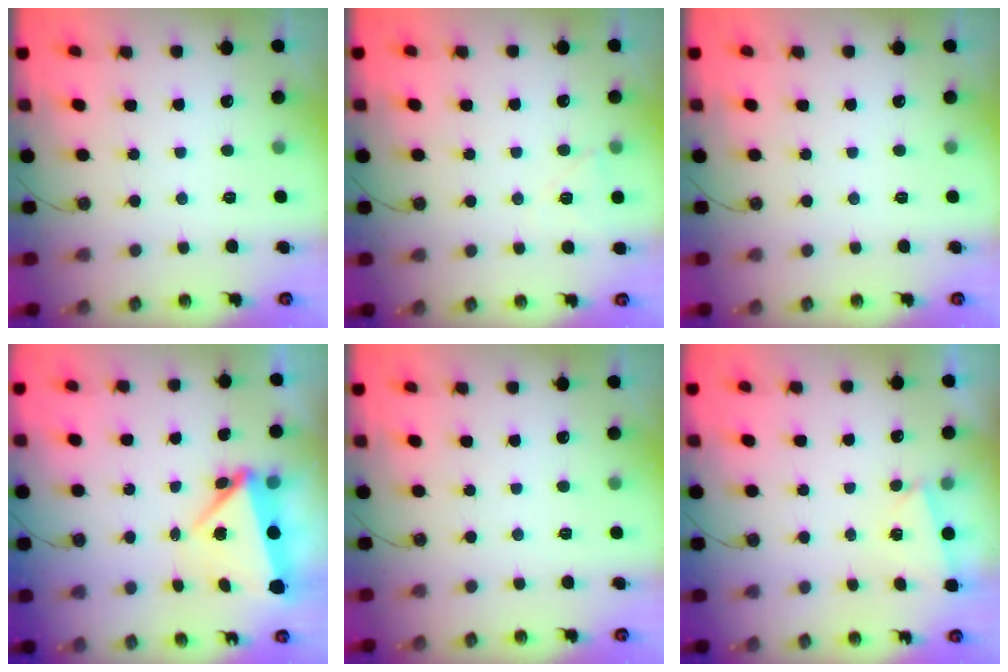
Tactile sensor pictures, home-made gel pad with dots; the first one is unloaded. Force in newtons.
{"total": 8.8, "press": 5.7, "slide": 6.7}
{"total": 0.0}
{"total": 6.6, "press": 5.8, "slide": 3.0}
{"total": 0.0}
{"total": 2.0, "press": 0.9, "slide": 1.8}